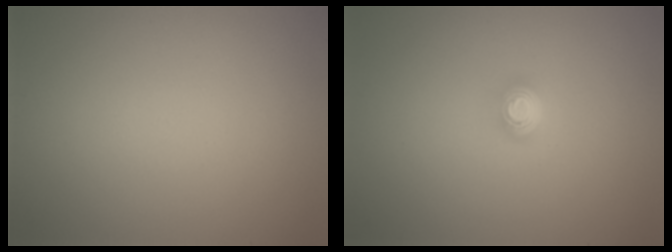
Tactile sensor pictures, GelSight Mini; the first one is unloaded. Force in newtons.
{"total": 1.9, "press": 1.3, "slide": 1.4}